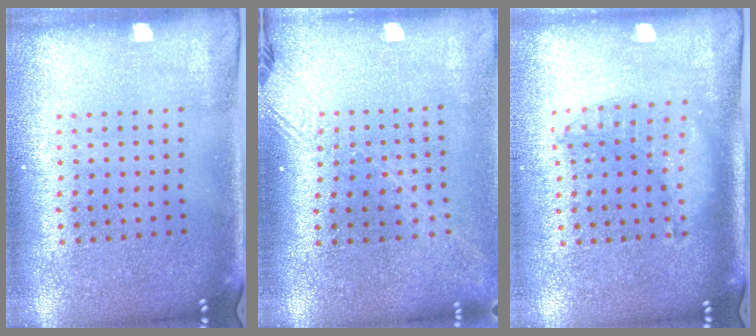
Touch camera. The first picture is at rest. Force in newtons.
{"total": 1.8, "press": 1.4, "slide": 1.2}
{"total": 1.2, "press": 1.2, "slide": 0.3}